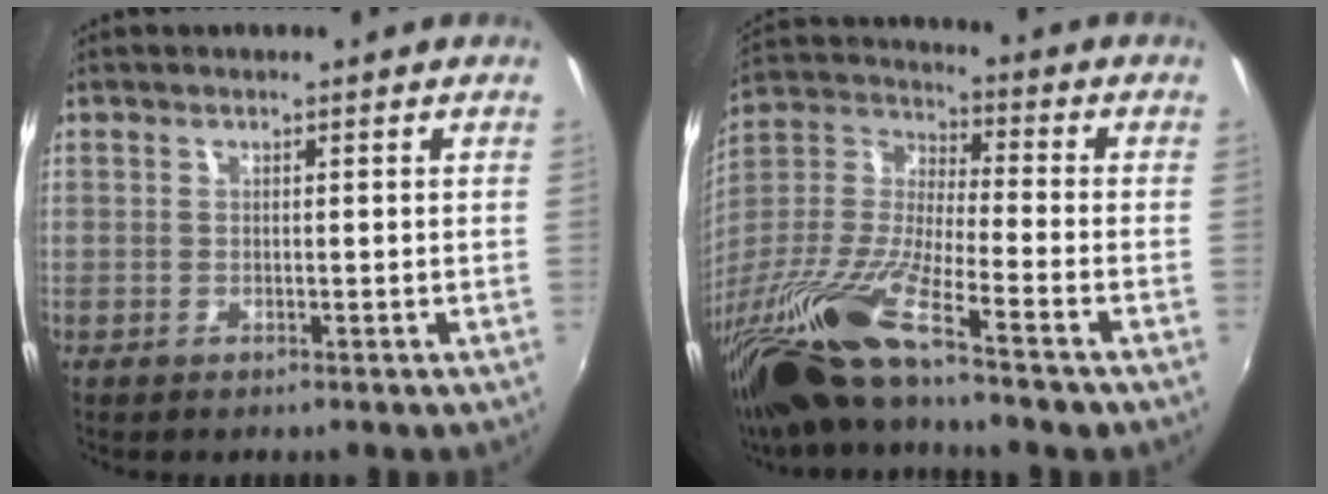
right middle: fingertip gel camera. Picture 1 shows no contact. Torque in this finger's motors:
{"motor_torque": [1.08, -1.06, 0.70, 0.21]}